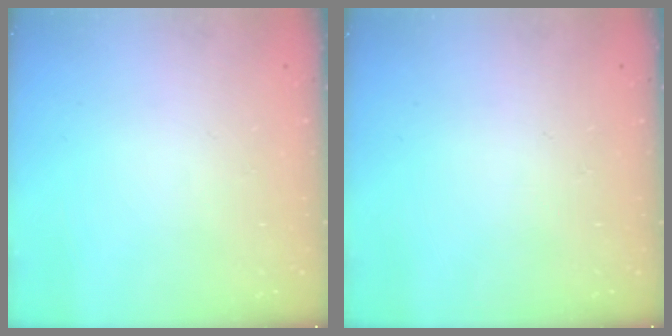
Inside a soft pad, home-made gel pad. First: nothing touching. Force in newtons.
{"total": 0.0}